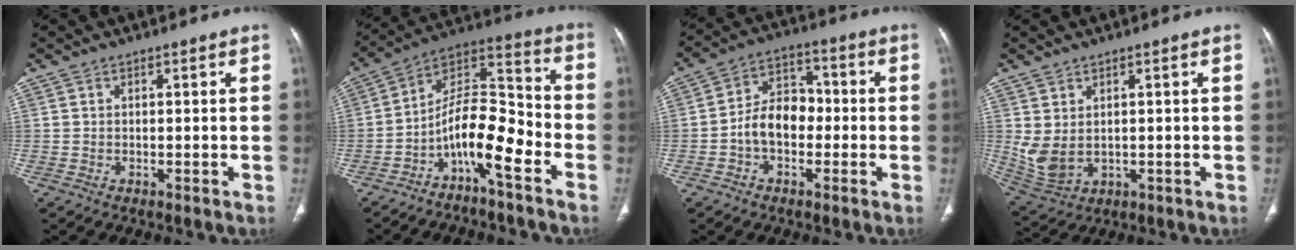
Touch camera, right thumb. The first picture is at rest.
{"total": 12.6, "force": [-6.3, 4.1, 10.1], "torque": [-0.170, 0.087, -0.115]}
{"total": 9.0, "force": [-1.8, 6.3, 6.1], "torque": [-0.083, 0.036, -0.045]}
{"total": 6.5, "force": [1.1, 4.1, 4.9], "torque": [-0.104, -0.006, 0.041]}